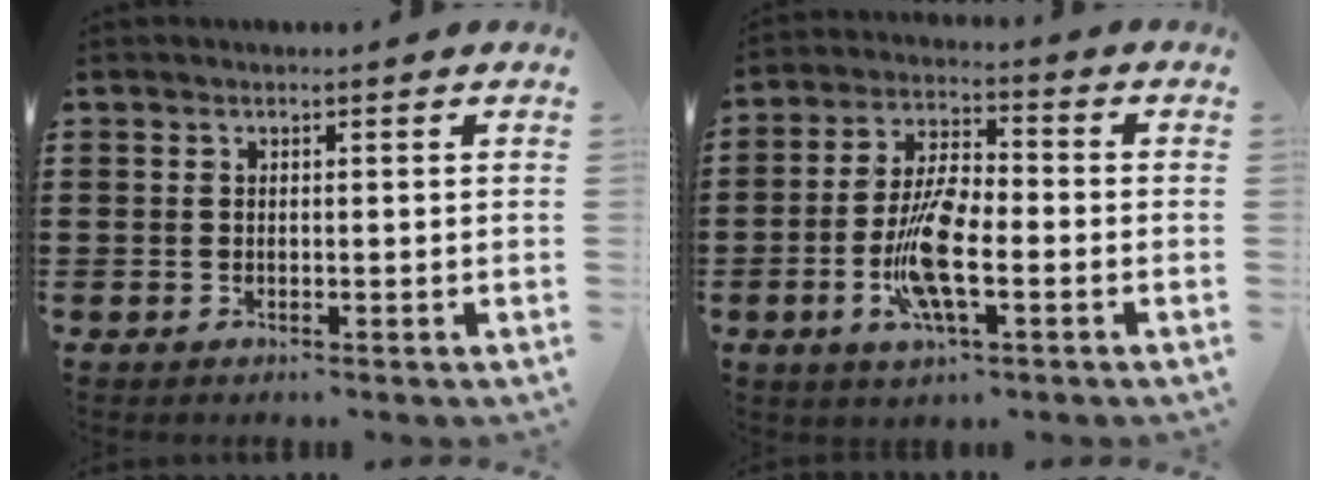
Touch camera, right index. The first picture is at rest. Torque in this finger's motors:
{"motor_torque": [2.14, 0.00, 0.58, 0.21]}